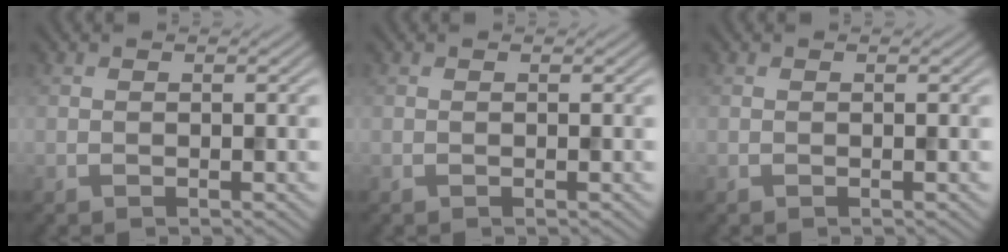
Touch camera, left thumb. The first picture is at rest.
{"total": 0.0}
{"total": 0.0}